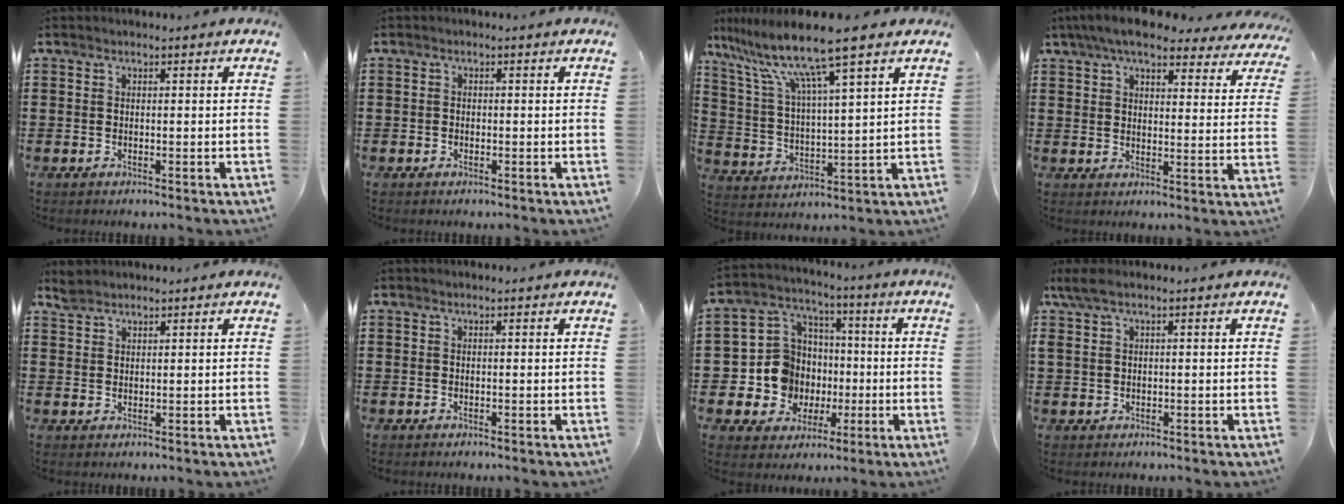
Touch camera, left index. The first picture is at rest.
{"total": 0.7, "force": [-0.5, 0.6, 0.1], "torque": [-0.005, 0.001, -0.010]}
{"total": 11.0, "force": [8.2, -0.2, 7.2], "torque": [-0.168, -0.038, 0.134]}
{"total": 7.7, "force": [6.6, 1.3, 3.7], "torque": [-0.087, -0.021, 0.118]}
{"total": 2.0, "force": [1.9, 0.6, 0.4], "torque": [-0.013, 0.001, 0.038]}
{"total": 0.0}
{"total": 10.3, "force": [-0.9, 9.9, 2.5], "torque": [-0.110, 0.004, -0.007]}
{"total": 2.4, "force": [0.6, 0.8, 2.2], "torque": [-0.057, -0.002, 0.004]}